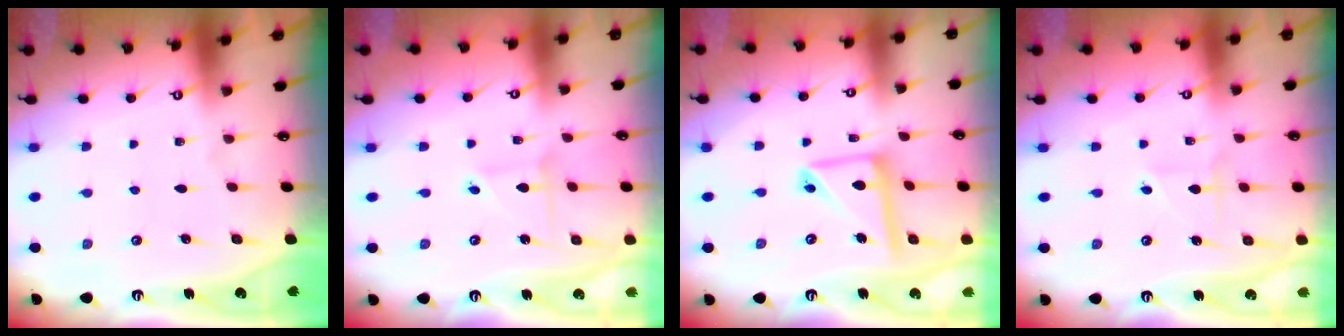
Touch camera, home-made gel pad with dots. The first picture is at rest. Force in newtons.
{"total": 2.4, "press": 2.4, "slide": 0.2}
{"total": 12.1, "press": 12.0, "slide": 1.3}
{"total": 2.9, "press": 2.9, "slide": 0.3}